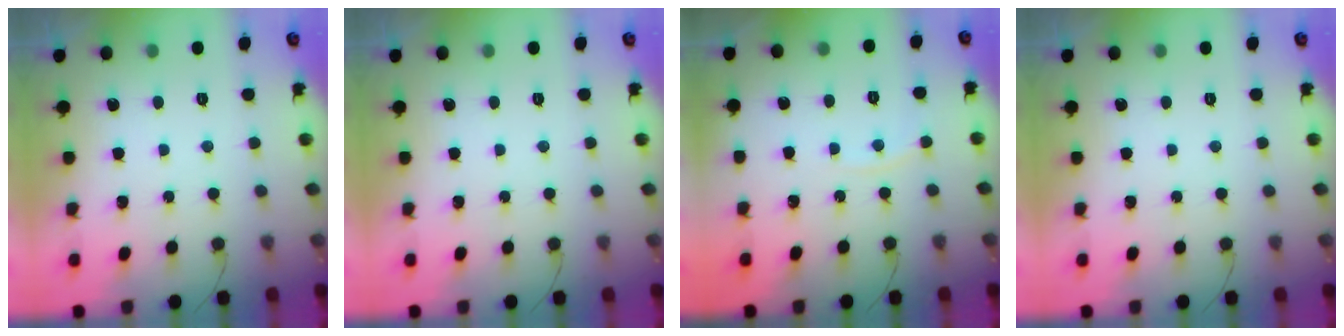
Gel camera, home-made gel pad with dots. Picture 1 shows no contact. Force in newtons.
{"total": 0.0}
{"total": 2.9, "press": 2.9, "slide": 0.1}
{"total": 0.0}